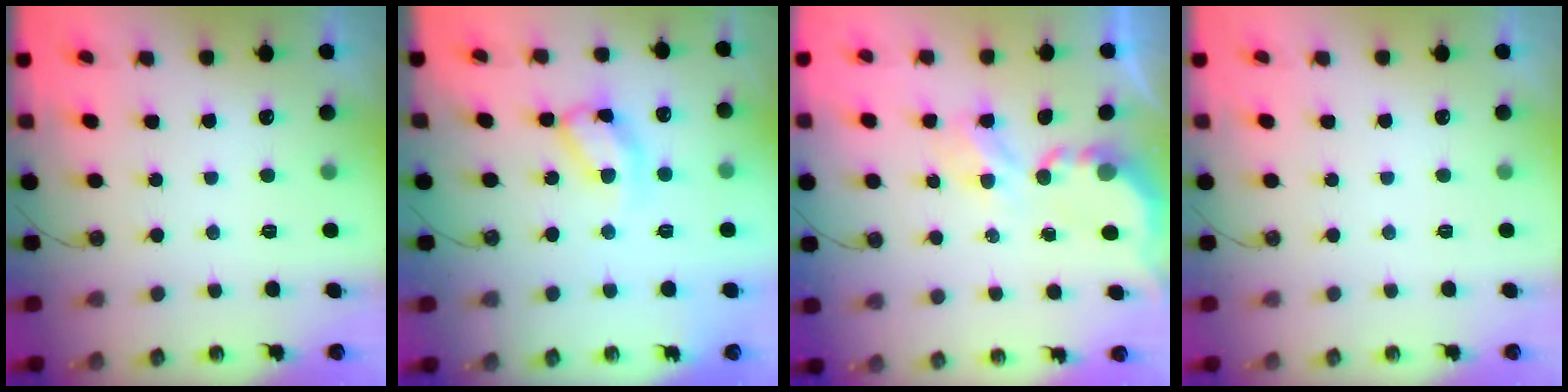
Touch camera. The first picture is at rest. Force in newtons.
{"total": 14.9, "press": 14.9, "slide": 1.2}
{"total": 4.1, "press": 4.0, "slide": 0.3}
{"total": 0.0}